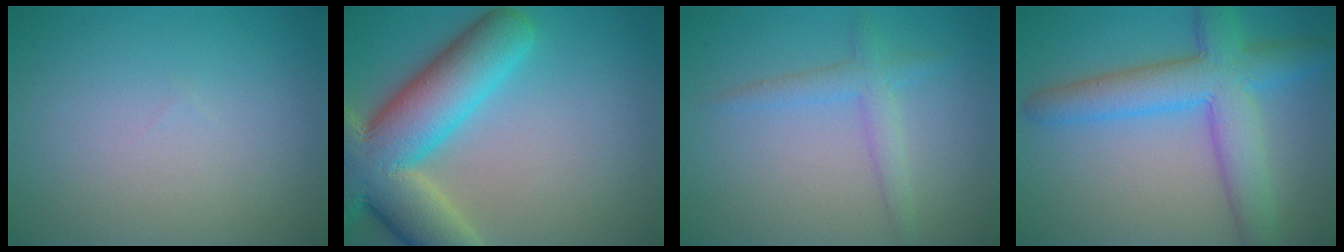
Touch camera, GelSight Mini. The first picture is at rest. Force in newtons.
{"total": 12.0, "press": 12.0, "slide": 0.9}
{"total": 2.3, "press": 2.3, "slide": 0.2}
{"total": 7.2, "press": 7.2, "slide": 0.2}